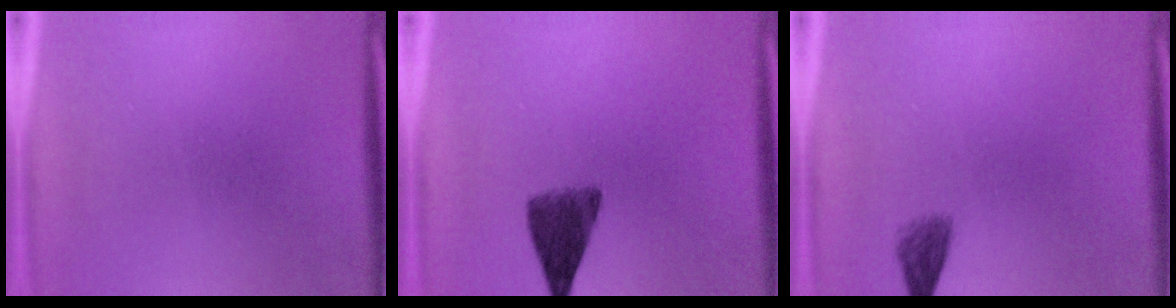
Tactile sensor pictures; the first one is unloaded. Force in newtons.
{"total": 6.0}
{"total": 2.0}